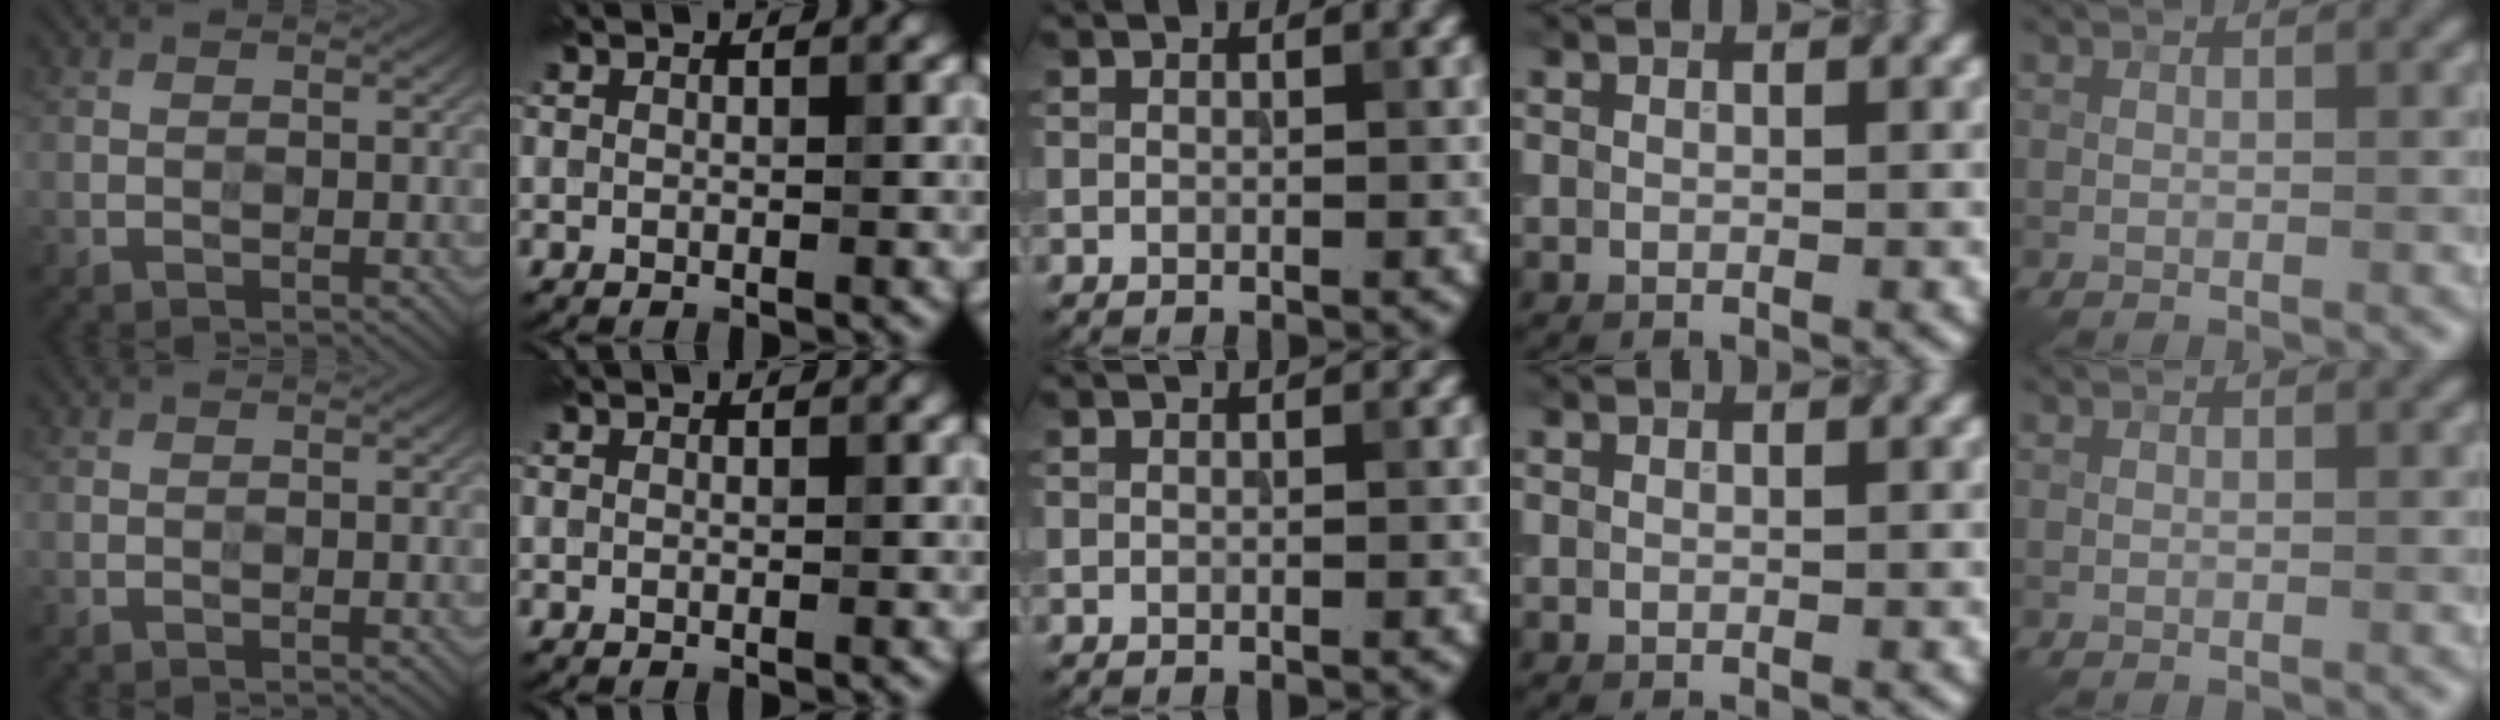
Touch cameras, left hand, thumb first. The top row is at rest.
{}